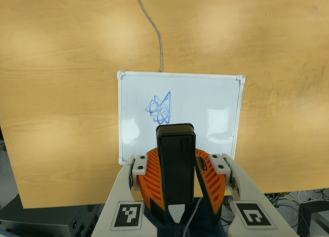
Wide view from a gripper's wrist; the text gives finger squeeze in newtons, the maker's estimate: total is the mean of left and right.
{"total": 7.2, "left": 8.0, "right": 6.4}